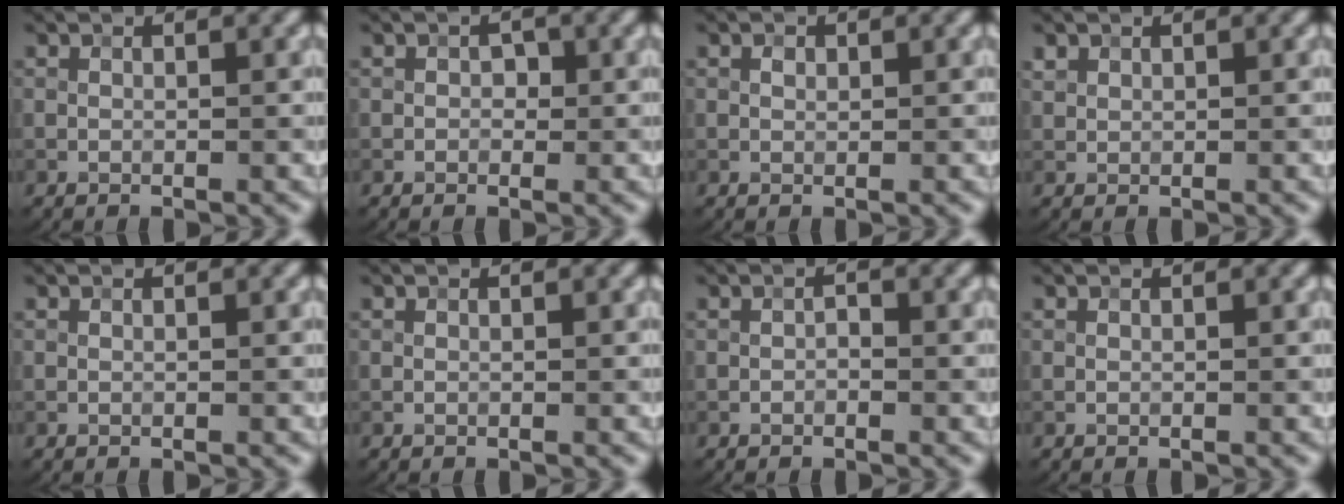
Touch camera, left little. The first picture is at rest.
{"total": 1.0, "force": [0.0, 0.8, 0.5], "torque": [-0.003, -0.003, -0.003]}
{"total": 0.6, "force": [0.2, 0.4, 0.4], "torque": [-0.003, 0.000, 0.002]}
{"total": 0.8, "force": [0.5, 0.6, 0.1], "torque": [-0.003, 0.000, 0.013]}
{"total": 0.0}
{"total": 0.0}
{"total": 0.7, "force": [-0.3, 0.4, 0.4], "torque": [-0.004, 0.002, -0.005]}
{"total": 0.0}